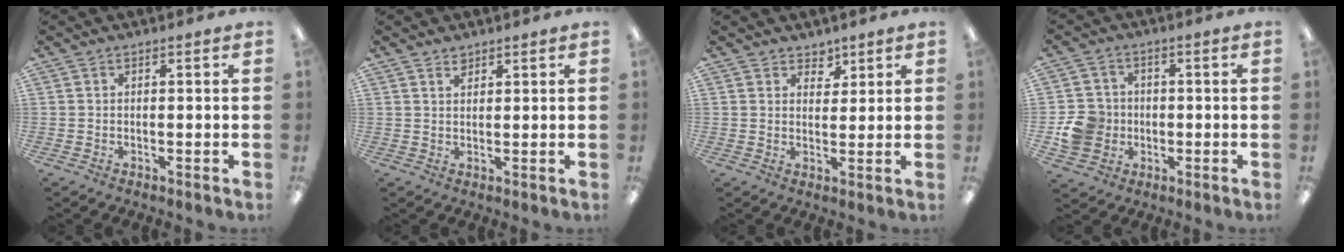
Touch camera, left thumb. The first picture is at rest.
{"total": 2.0, "force": [1.7, 0.8, 0.6], "torque": [-0.006, -0.006, 0.031]}
{"total": 3.6, "force": [2.8, 2.2, 0.2], "torque": [0.002, -0.014, 0.050]}
{"total": 8.3, "force": [-1.2, 7.8, 2.6], "torque": [-0.060, 0.017, -0.018]}